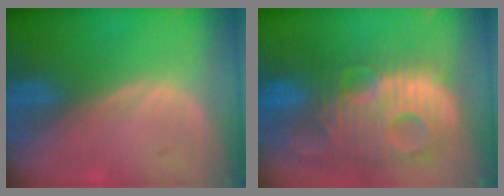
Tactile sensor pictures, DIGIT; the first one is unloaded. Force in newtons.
{"total": 13.9, "press": 11.9, "slide": 7.2}